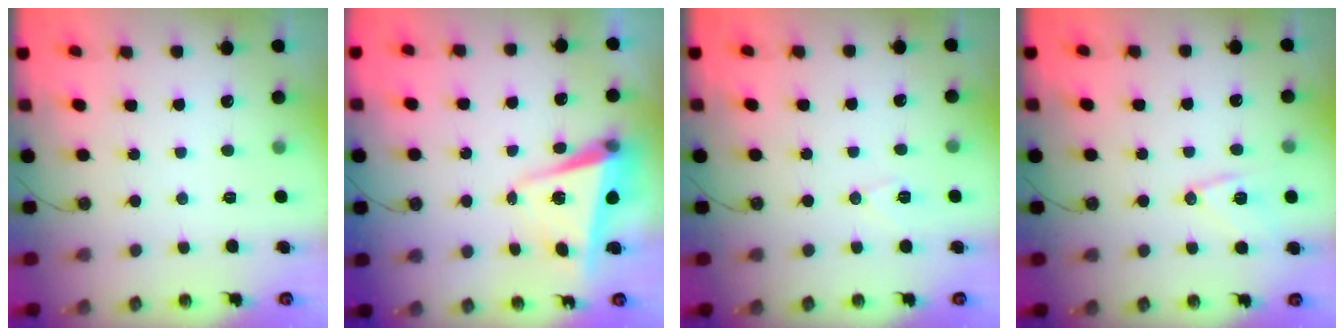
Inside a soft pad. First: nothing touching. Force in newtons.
{"total": 5.3, "press": 5.2, "slide": 1.1}
{"total": 6.0, "press": 5.8, "slide": 1.7}
{"total": 10.5, "press": 10.4, "slide": 1.2}